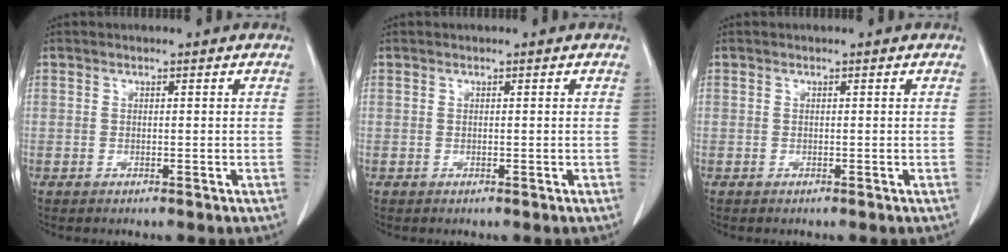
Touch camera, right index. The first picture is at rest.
{"total": 0.0}
{"total": 0.0}